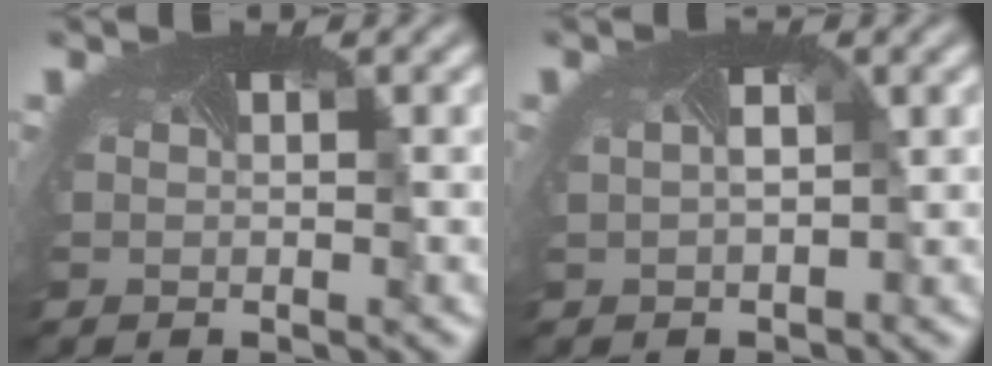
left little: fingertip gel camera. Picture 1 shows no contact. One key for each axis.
{"total": 1.0, "fx": 0.0, "fy": 0.9, "fz": 0.5, "tx": -0.005, "ty": 0.009, "tz": 0.002}